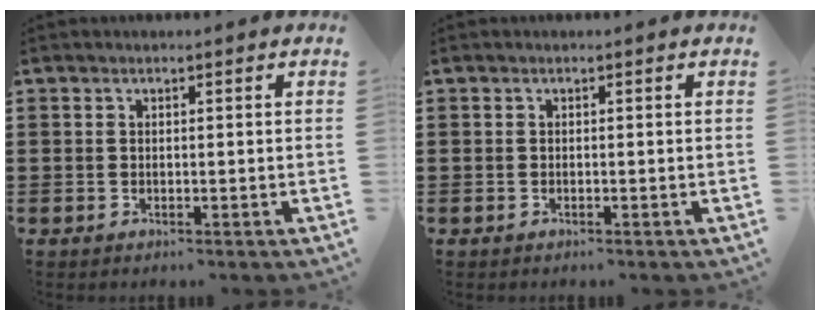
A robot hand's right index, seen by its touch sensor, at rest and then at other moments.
{"total": 0.0}